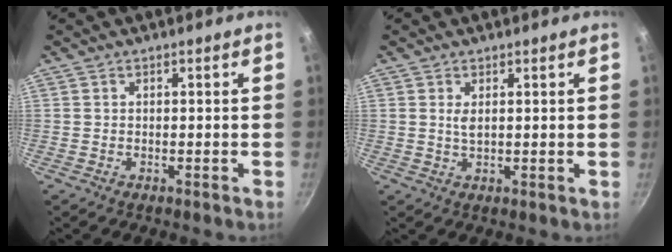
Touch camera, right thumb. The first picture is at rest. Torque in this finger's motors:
{"motor_torque": [-0.18, 0.40, 0.29, -0.02, 0.00]}